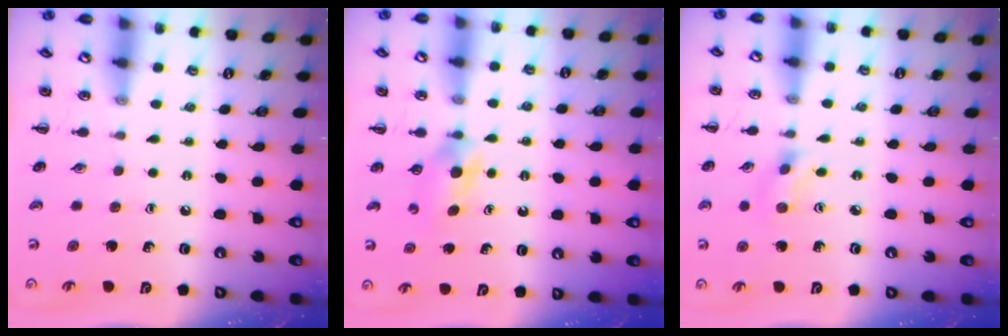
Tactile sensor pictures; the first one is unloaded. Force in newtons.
{"total": 3.9, "press": 3.6, "slide": 1.3}
{"total": 2.6, "press": 2.4, "slide": 1.0}